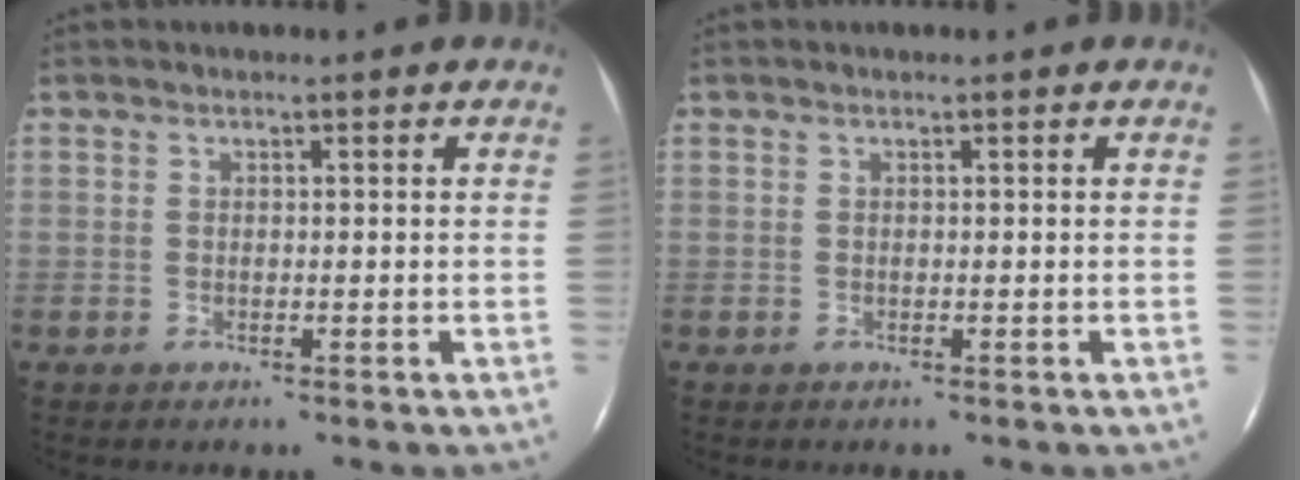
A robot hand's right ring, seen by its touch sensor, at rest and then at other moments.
{"total": 0.0}